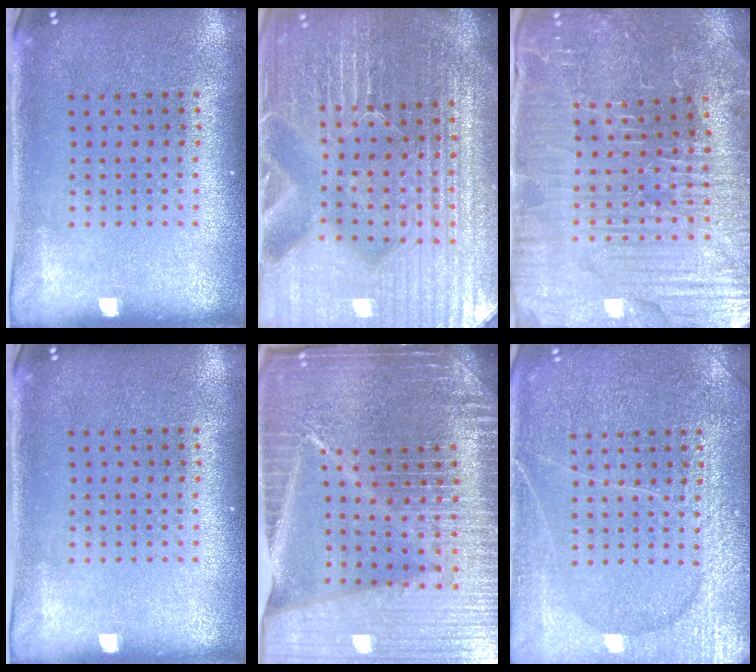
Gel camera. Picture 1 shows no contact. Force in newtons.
{"total": 6.2, "press": 5.6, "slide": 2.7}
{"total": 4.4, "press": 4.4, "slide": 0.7}
{"total": 0.0}
{"total": 7.0, "press": 6.0, "slide": 3.6}
{"total": 5.5, "press": 5.5, "slide": 0.7}